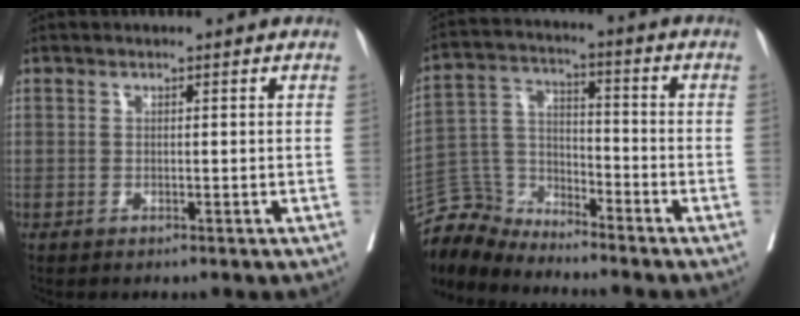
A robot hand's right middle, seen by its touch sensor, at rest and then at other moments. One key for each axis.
{"total": 7.2, "fx": -7.0, "fy": 1.0, "fz": -1.4, "tx": 0.022, "ty": 0.022, "tz": -0.143}